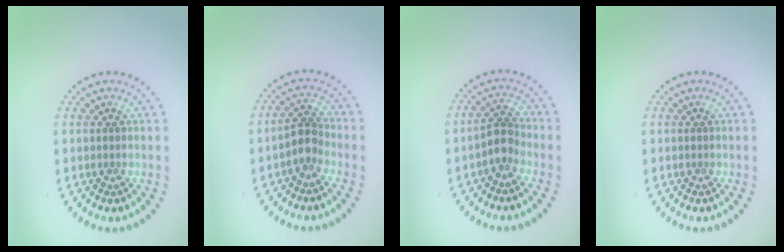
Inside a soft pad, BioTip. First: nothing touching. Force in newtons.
{"total": 2.1, "press": 1.6, "slide": 1.3}
{"total": 2.1, "press": 1.6, "slide": 1.3}
{"total": 0.0}